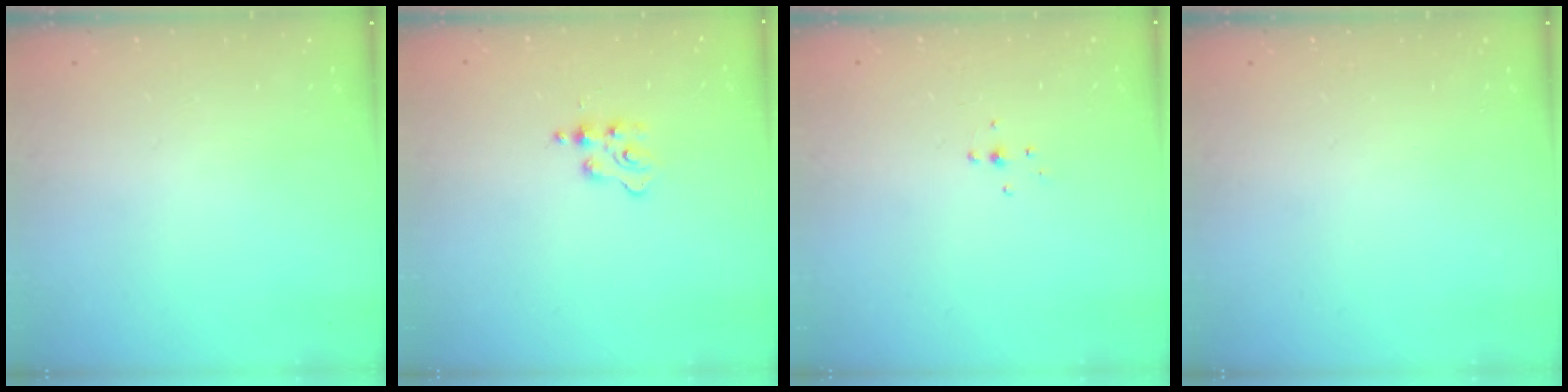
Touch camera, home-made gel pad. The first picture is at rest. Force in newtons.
{"total": 2.1, "press": 2.1, "slide": 0.4}
{"total": 3.8, "press": 3.7, "slide": 0.8}
{"total": 0.0}